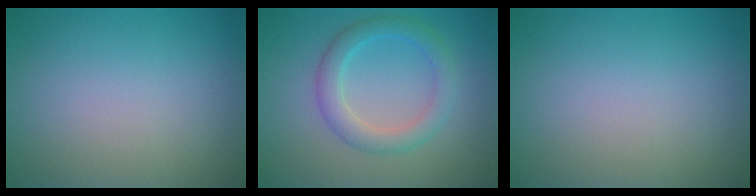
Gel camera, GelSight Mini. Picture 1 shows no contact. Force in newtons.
{"total": 3.2, "press": 3.2, "slide": 0.2}
{"total": 0.0}